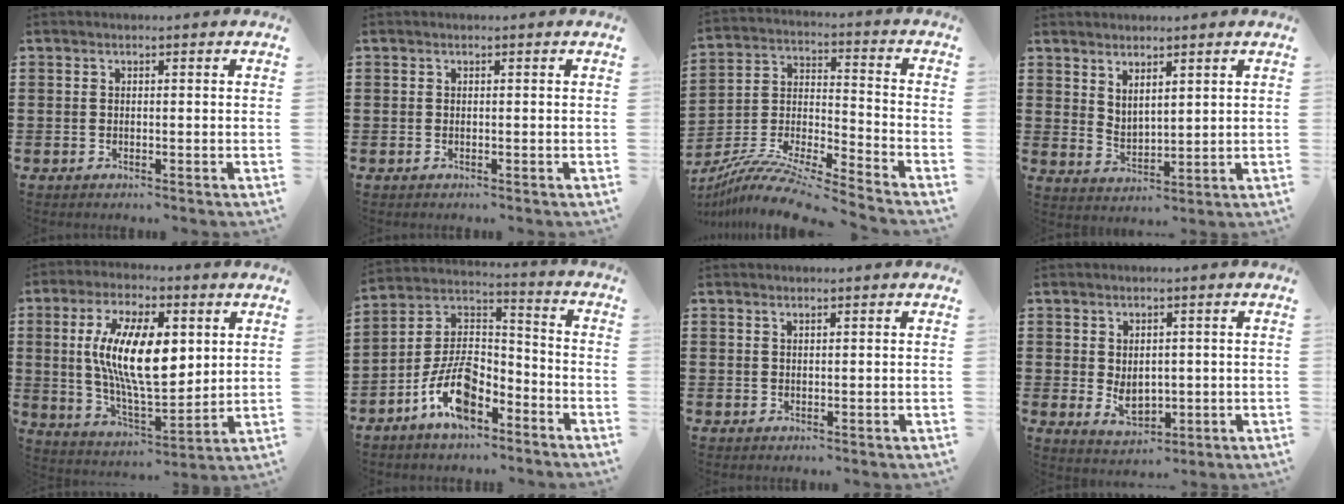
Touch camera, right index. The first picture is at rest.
{"total": 0.0}
{"total": 10.0, "force": [-9.1, 0.0, 4.0], "torque": [-0.082, 0.000, -0.186]}
{"total": 3.0, "force": [2.8, 0.8, 0.4], "torque": [-0.015, -0.003, 0.054]}
{"total": 14.6, "force": [3.4, 6.1, 12.8], "torque": [-0.247, 0.010, 0.061]}
{"total": 10.8, "force": [-6.6, 5.1, 7.0], "torque": [-0.158, 0.007, -0.127]}
{"total": 0.6, "force": [0.6, 0.1, 0.2], "torque": [-0.005, -0.001, 0.012]}
{"total": 3.7, "force": [0.1, 2.7, 2.6], "torque": [-0.038, -0.001, -0.002]}